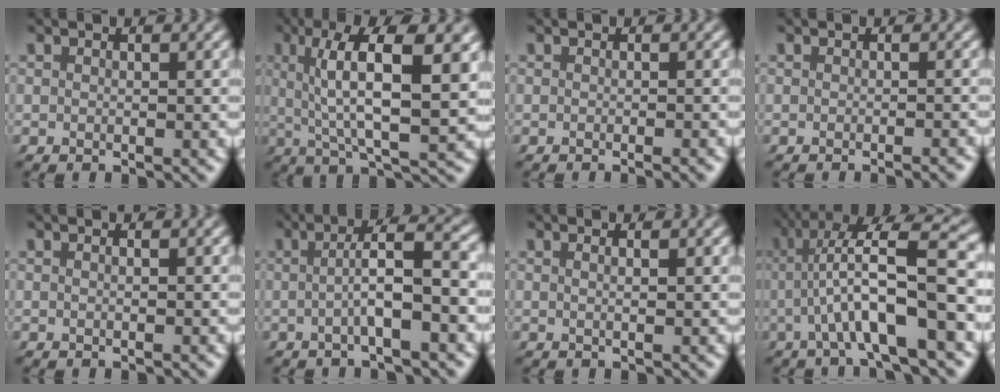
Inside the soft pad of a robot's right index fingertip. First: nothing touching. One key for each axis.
{"total": 8.4, "fx": 2.6, "fy": 2.2, "fz": 7.7, "tx": -0.122, "ty": 0.008, "tz": 0.039}
{"total": 0.9, "fx": -0.6, "fy": -0.2, "fz": 0.7, "tx": -0.004, "ty": 0.006, "tz": -0.013}
{"total": 1.2, "fx": -1.0, "fy": -0.1, "fz": 0.7, "tx": -0.005, "ty": 0.007, "tz": -0.019}
{"total": 0.0}
{"total": 4.5, "fx": -0.7, "fy": 0.6, "fz": 4.5, "tx": -0.065, "ty": 0.011, "tz": -0.014}
{"total": 0.8, "fx": 0.1, "fy": -0.3, "fz": 0.8, "tx": -0.011, "ty": 0.001, "tz": 0.002}
{"total": 10.1, "fx": 0.8, "fy": 3.3, "fz": 9.5, "tx": -0.142, "ty": 0.021, "tz": 0.008}